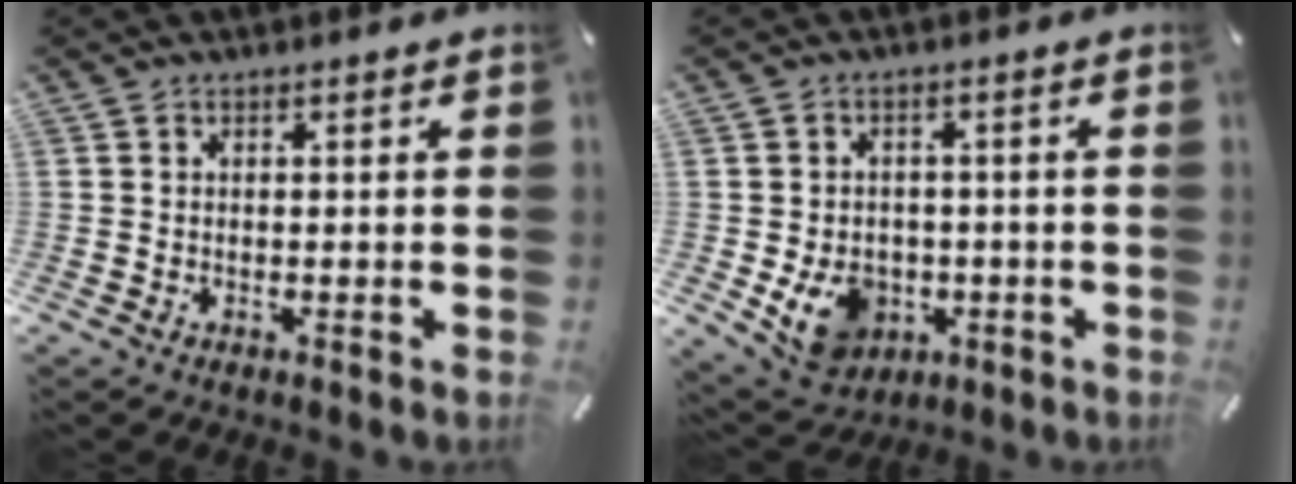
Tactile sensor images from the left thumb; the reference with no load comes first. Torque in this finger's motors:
{"motor_torque": [0.50, 0.57, 0.19, 0.10, 0.07]}